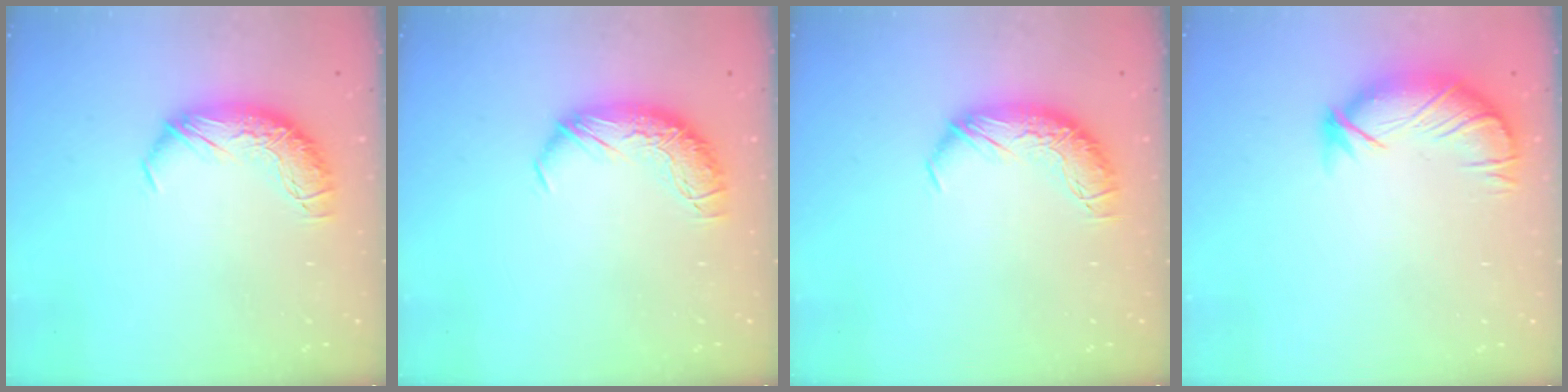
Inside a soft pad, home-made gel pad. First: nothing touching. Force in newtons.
{"total": 0.0}
{"total": 0.0}
{"total": 3.9, "press": 3.3, "slide": 2.0}